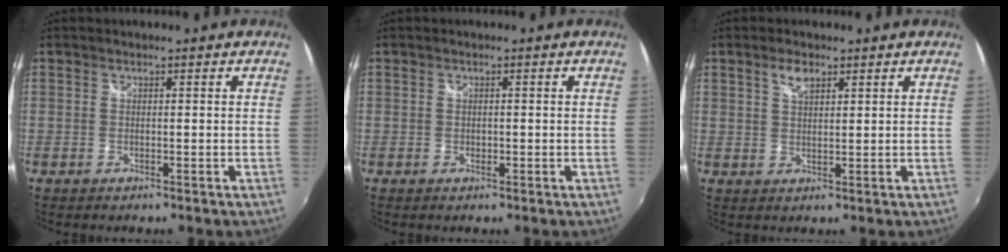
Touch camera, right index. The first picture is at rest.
{"total": 0.6, "force": [-0.2, 0.6, 0.2], "torque": [-0.002, -0.001, -0.003]}
{"total": 3.2, "force": [1.9, 1.5, 2.1], "torque": [-0.035, 0.004, 0.034]}